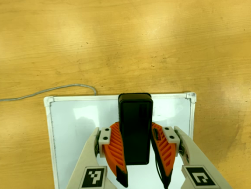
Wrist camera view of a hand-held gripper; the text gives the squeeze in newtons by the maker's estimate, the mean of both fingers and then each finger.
{"total": 7.0, "left": 6.2, "right": 7.9}